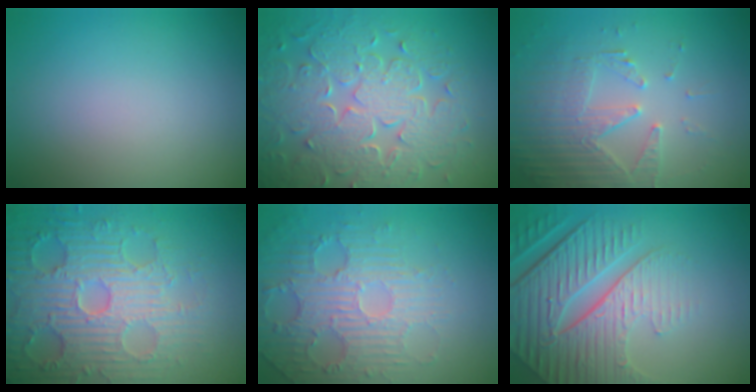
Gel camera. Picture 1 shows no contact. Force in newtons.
{"total": 9.0, "press": 6.5, "slide": 6.3}
{"total": 3.9, "press": 3.6, "slide": 1.6}
{"total": 7.0, "press": 5.9, "slide": 3.7}
{"total": 5.0, "press": 3.7, "slide": 3.3}
{"total": 8.6, "press": 6.1, "slide": 6.1}